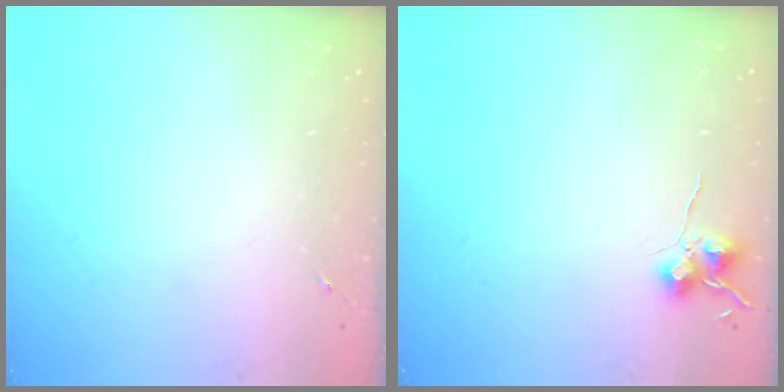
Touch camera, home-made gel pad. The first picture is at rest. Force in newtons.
{"total": 6.9, "press": 6.9, "slide": 0.6}